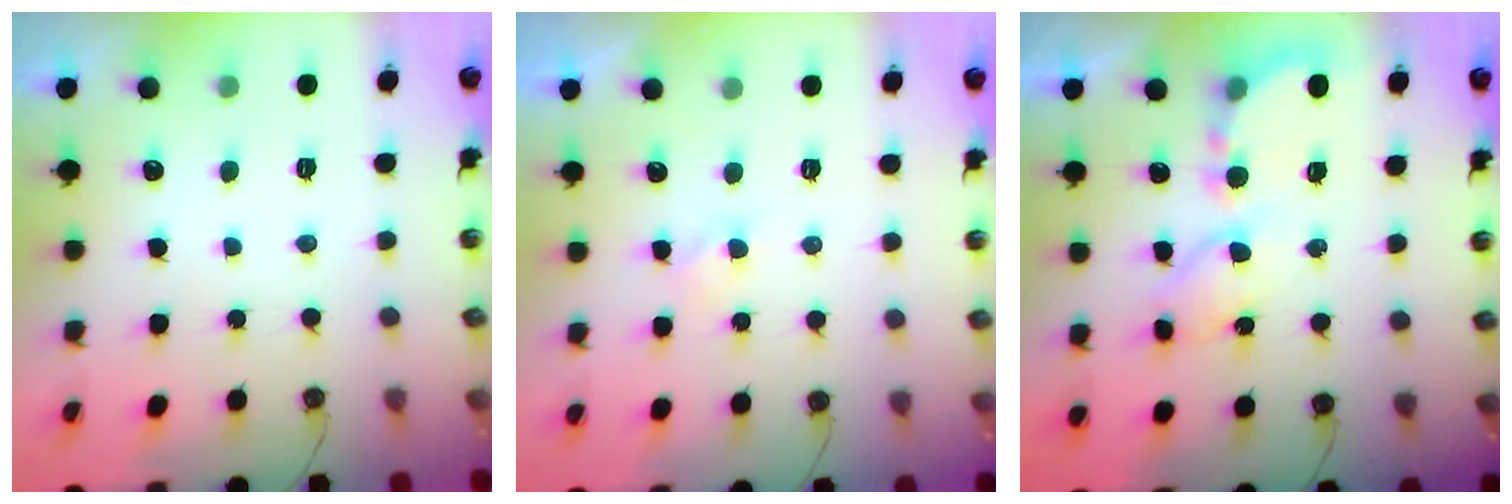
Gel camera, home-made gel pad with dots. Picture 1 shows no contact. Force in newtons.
{"total": 1.5, "press": 1.4, "slide": 0.4}
{"total": 6.4, "press": 6.4, "slide": 0.3}